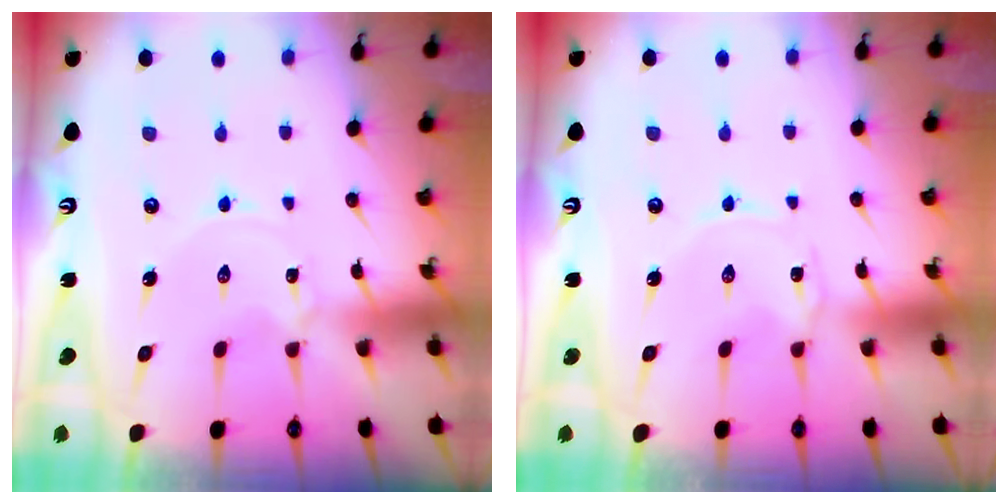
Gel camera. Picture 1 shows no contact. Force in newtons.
{"total": 1.0, "press": 1.0, "slide": 0.1}